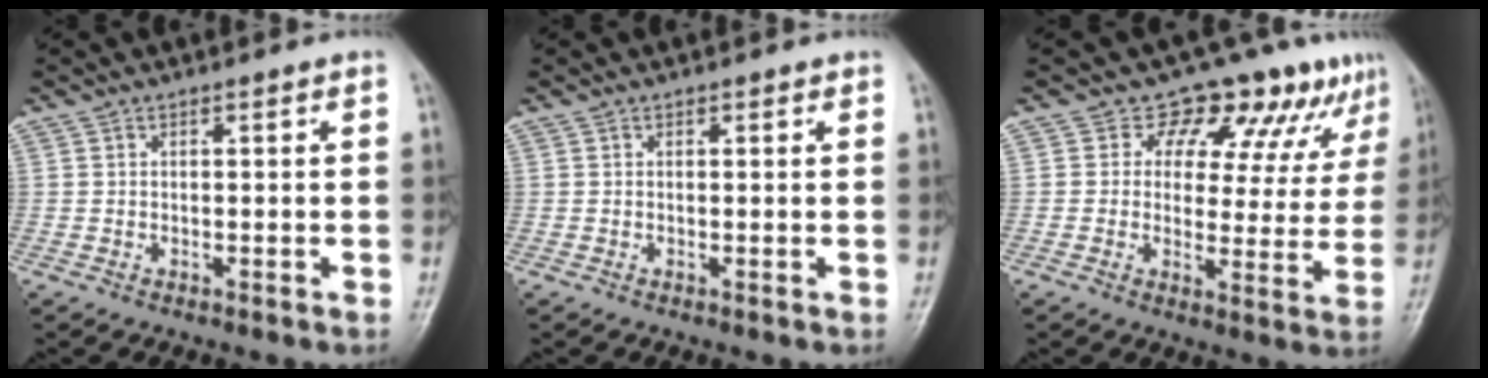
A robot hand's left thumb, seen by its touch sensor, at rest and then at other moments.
{"total": 0.5, "force": [0.4, 0.4, 0.2], "torque": [0.001, -0.002, 0.002]}
{"total": 11.8, "force": [8.6, 6.6, 4.6], "torque": [-0.015, -0.043, 0.091]}